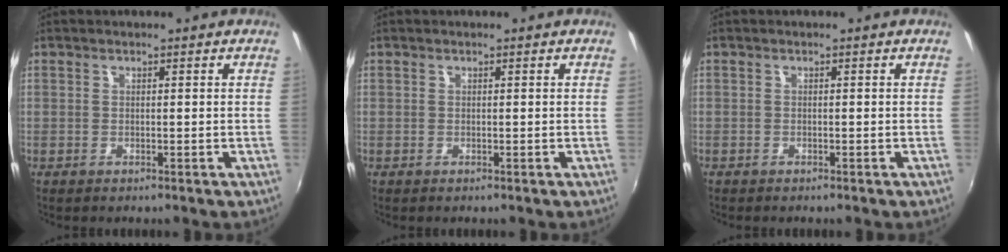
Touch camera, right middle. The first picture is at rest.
{"total": 0.0}
{"total": 0.7, "force": [-0.6, 0.4, 0.0], "torque": [-0.003, 0.000, -0.012]}